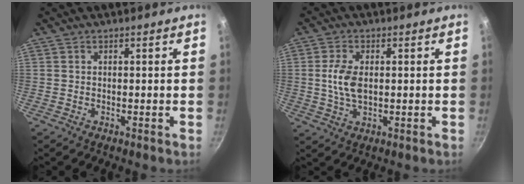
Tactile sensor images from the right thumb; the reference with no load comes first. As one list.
[{"total": 6.1, "force": [0.4, 3.4, 5.0], "torque": [-0.101, 0.002, 0.007]}]